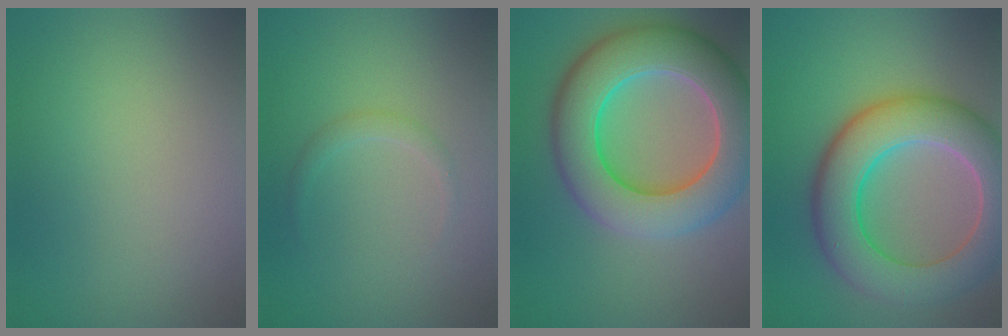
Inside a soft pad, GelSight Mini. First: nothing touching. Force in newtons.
{"total": 1.0, "press": 1.0, "slide": 0.1}
{"total": 11.1, "press": 11.1, "slide": 0.3}
{"total": 10.0, "press": 10.0, "slide": 0.8}